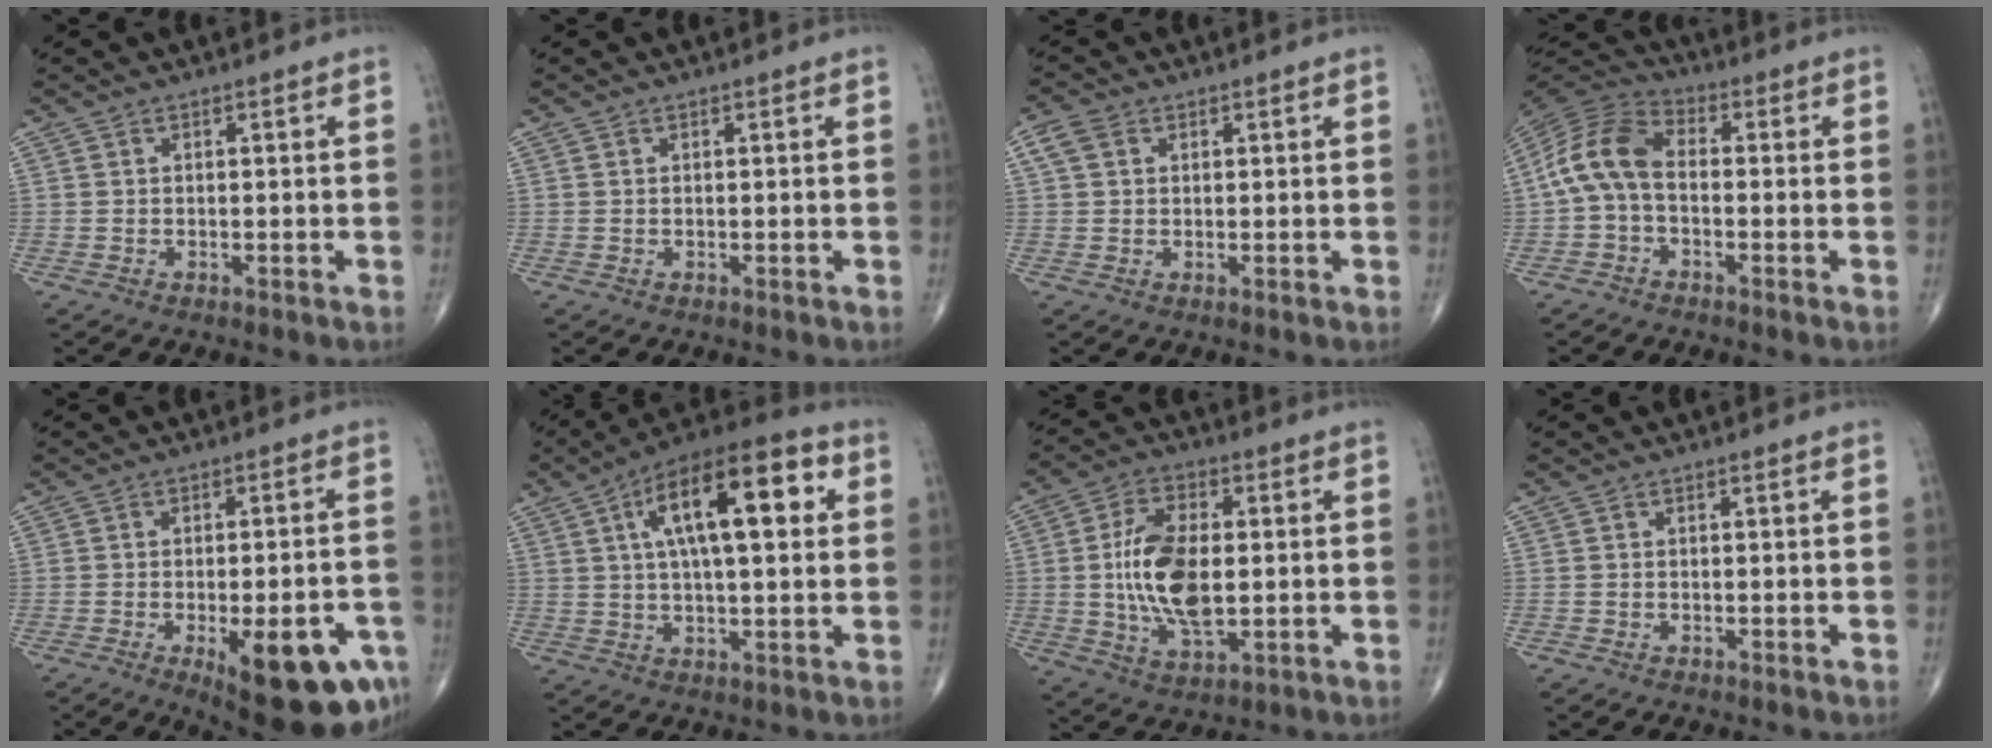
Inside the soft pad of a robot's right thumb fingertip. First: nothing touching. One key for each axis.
{"total": 0.0}
{"total": 3.5, "fx": 1.3, "fy": 2.6, "fz": 1.9, "tx": -0.036, "ty": 0.009, "tz": 0.026}
{"total": 9.9, "fx": -0.8, "fy": 6.0, "fz": 7.8, "tx": -0.154, "ty": 0.029, "tz": -0.031}
{"total": 17.2, "fx": -7.5, "fy": 6.1, "fz": 14.3, "tx": -0.138, "ty": 0.016, "tz": -0.085}
{"total": 19.0, "fx": 5.2, "fy": 7.3, "fz": 16.7, "tx": -0.248, "ty": 0.016, "tz": 0.073}
{"total": 14.1, "fx": 0.0, "fy": 7.2, "fz": 12.1, "tx": -0.225, "ty": -0.002, "tz": 0.003}
{"total": 0.0}